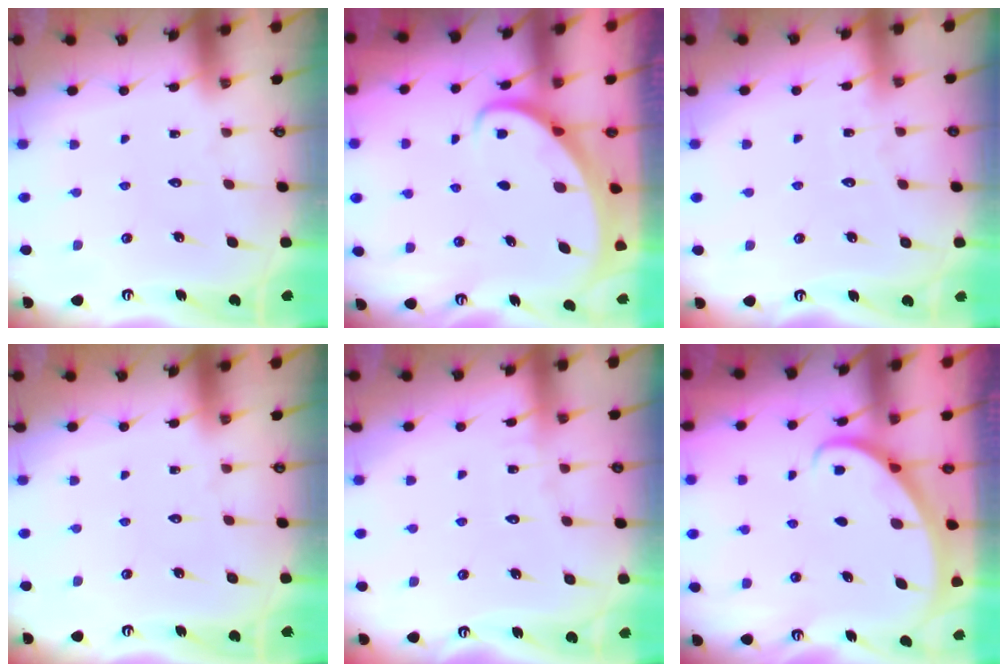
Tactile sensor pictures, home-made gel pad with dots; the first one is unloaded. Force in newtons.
{"total": 2.6, "press": 2.6, "slide": 0.3}
{"total": 3.3, "press": 3.2, "slide": 0.4}
{"total": 0.0}
{"total": 3.2, "press": 3.2, "slide": 0.4}
{"total": 2.8, "press": 2.8, "slide": 0.2}